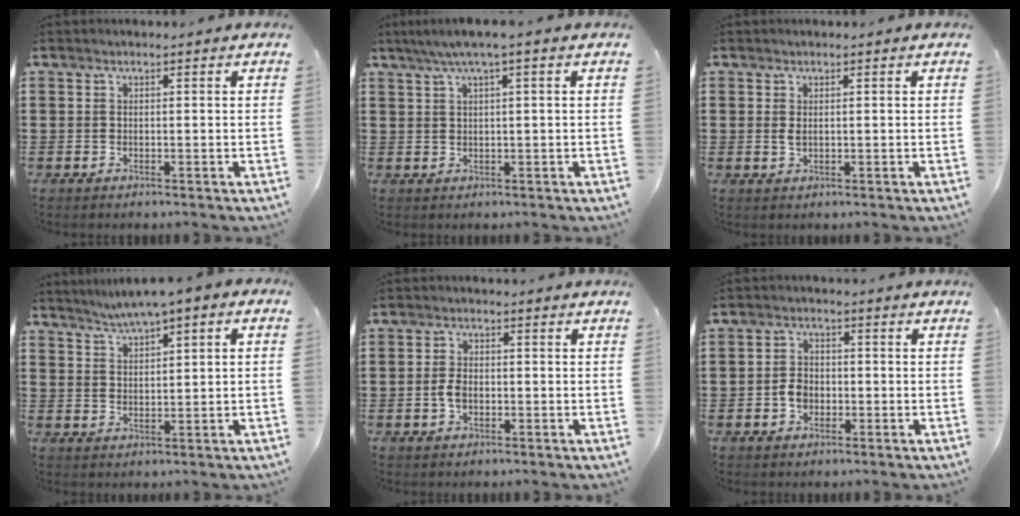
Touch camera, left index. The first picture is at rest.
{"total": 2.5, "force": [0.9, -0.1, 2.4], "torque": [-0.044, -0.002, 0.014]}
{"total": 1.2, "force": [0.2, 0.7, 0.9], "torque": [-0.021, 0.005, 0.003]}
{"total": 1.7, "force": [1.3, 0.0, 1.1], "torque": [-0.026, -0.004, 0.019]}
{"total": 2.8, "force": [-0.6, 1.7, 2.2], "torque": [-0.057, -0.003, -0.015]}
{"total": 3.2, "force": [-1.0, 2.5, 1.7], "torque": [-0.043, 0.000, -0.022]}